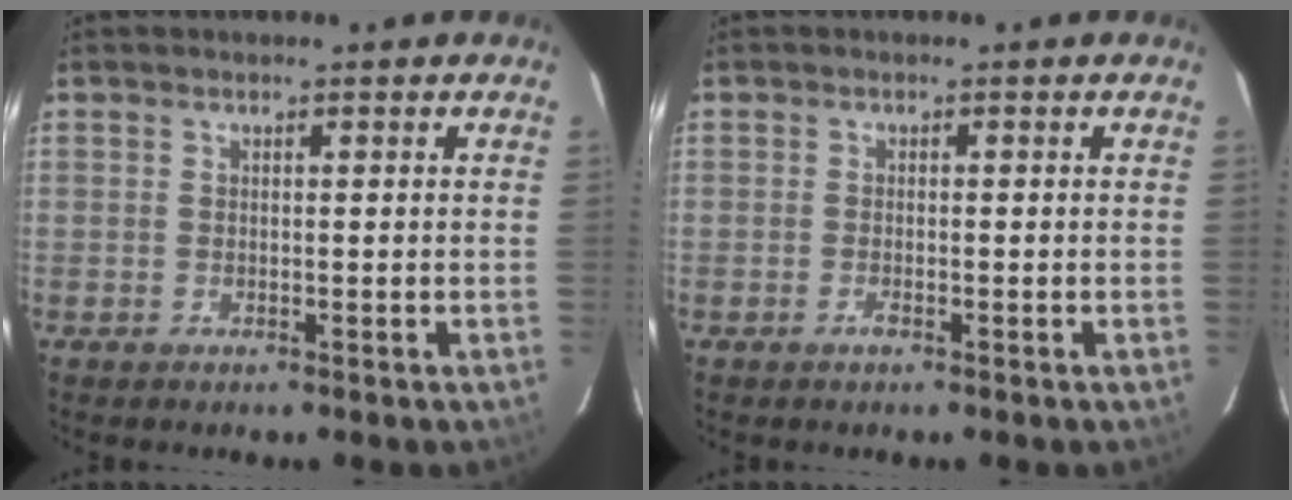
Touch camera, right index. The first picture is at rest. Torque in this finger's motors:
{"motor_torque": [0.06, 0.02, -0.02, 0.01]}